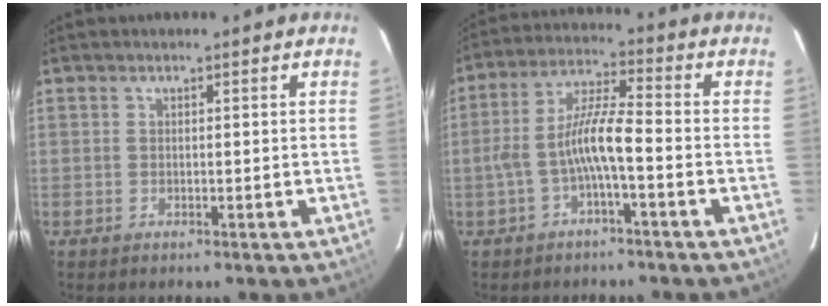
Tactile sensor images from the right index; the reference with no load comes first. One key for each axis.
{"total": 7.9, "fx": -2.7, "fy": 0.8, "fz": 7.3, "tx": -0.161, "ty": 0.013, "tz": -0.048}